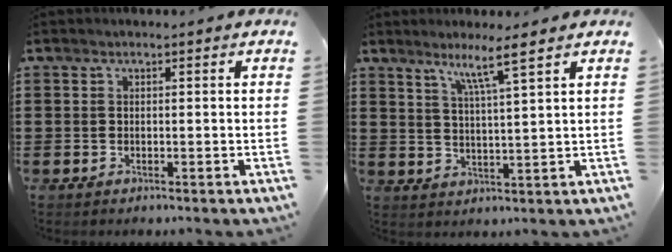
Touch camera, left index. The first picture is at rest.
{"total": 5.5, "force": [4.0, -0.8, 3.7], "torque": [-0.077, -0.012, 0.065]}